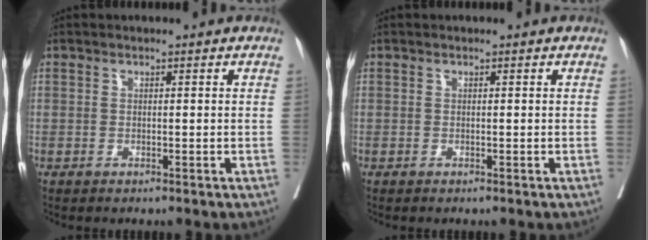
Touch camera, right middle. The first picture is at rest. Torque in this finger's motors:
{"motor_torque": [0.22, -0.18, -0.01, 0.01]}